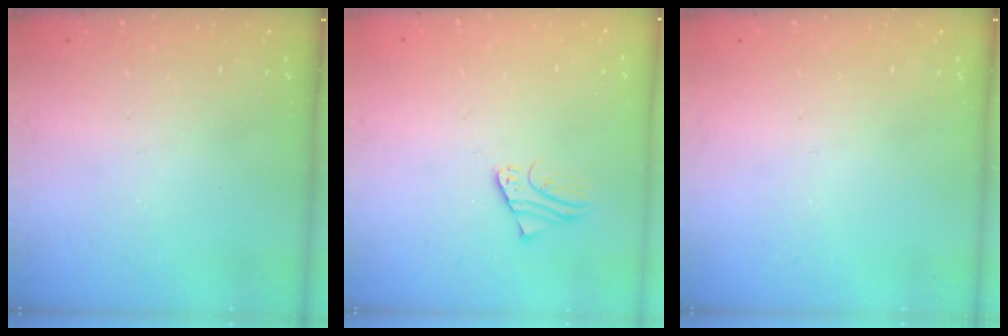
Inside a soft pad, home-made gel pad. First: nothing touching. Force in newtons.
{"total": 1.9, "press": 1.9, "slide": 0.1}
{"total": 0.0}